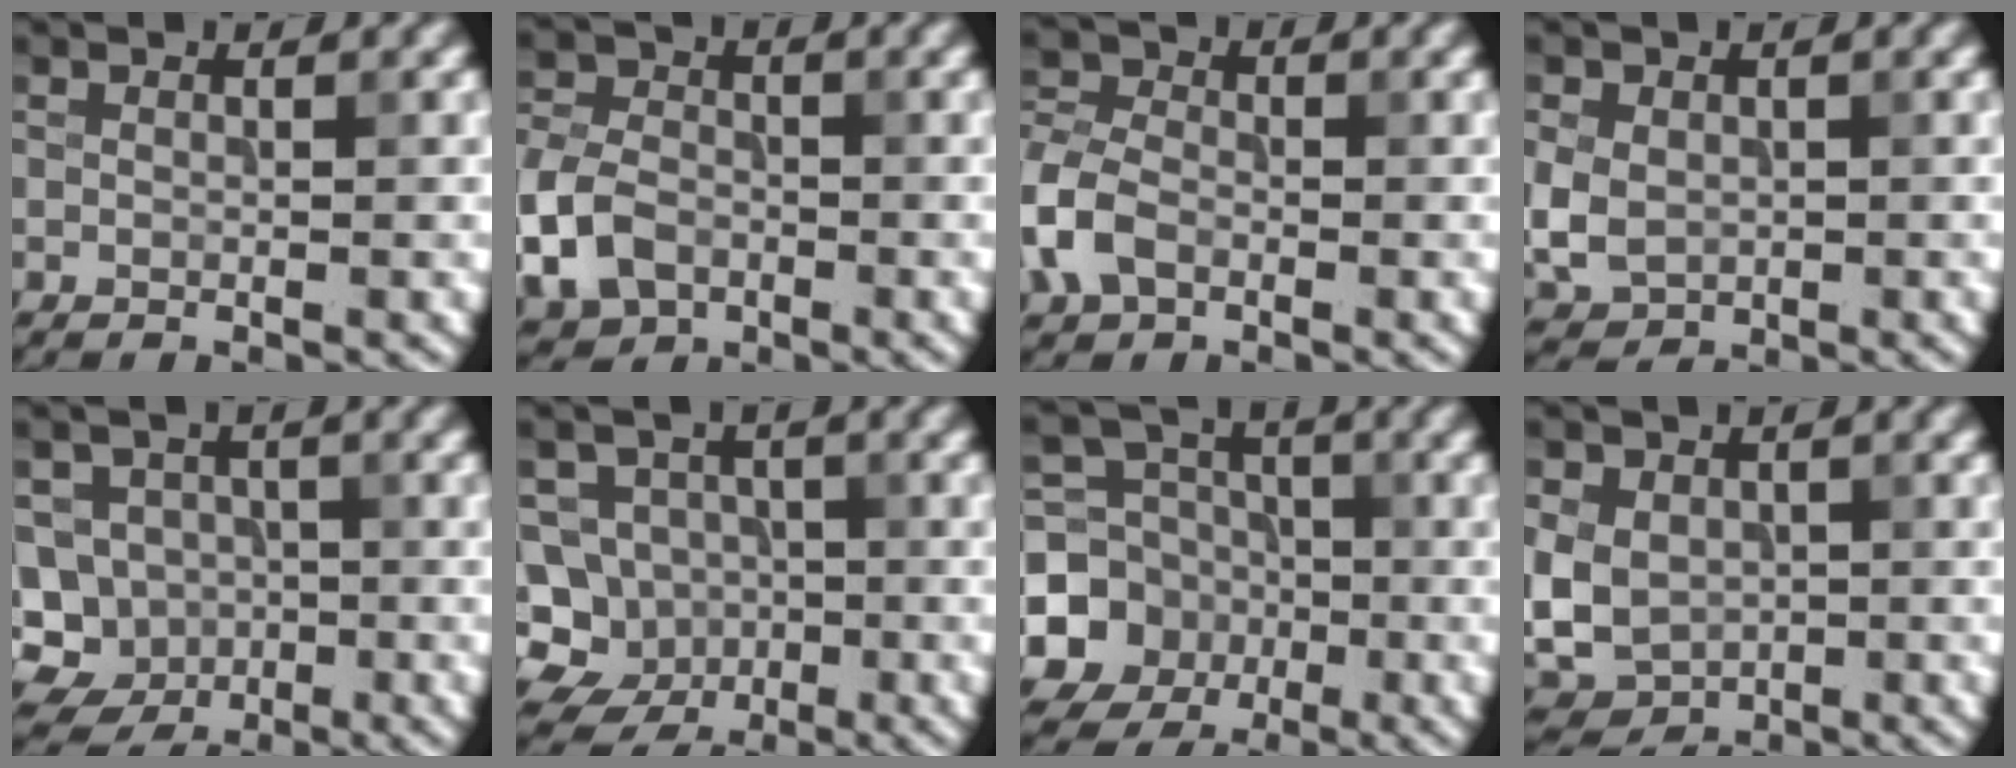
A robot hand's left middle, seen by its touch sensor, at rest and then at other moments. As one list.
[{"total": 6.6, "force": [-2.5, 4.8, 3.8], "torque": [-0.095, -0.009, -0.061]}, {"total": 4.6, "force": [-1.9, 3.2, 2.7], "torque": [-0.063, 0.006, -0.050]}, {"total": 4.8, "force": [-0.3, 3.9, 2.7], "torque": [-0.066, -0.007, 0.007]}, {"total": 9.1, "force": [-3.0, 8.3, 2.2], "torque": [-0.038, 0.005, -0.066]}, {"total": 10.1, "force": [-4.3, 8.9, 2.3], "torque": [-0.032, 0.007, -0.088]}, {"total": 9.4, "force": [-2.6, 8.7, 2.7], "torque": [-0.055, -0.014, -0.073]}, {"total": 7.3, "force": [-0.2, 5.8, 4.4], "torque": [-0.099, -0.003, -0.006]}]